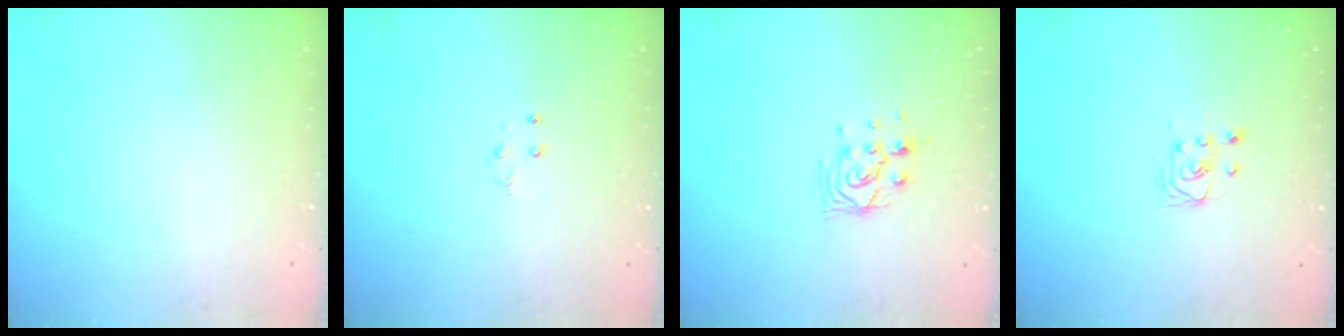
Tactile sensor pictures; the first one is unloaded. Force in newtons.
{"total": 2.8, "press": 2.8, "slide": 0.3}
{"total": 8.4, "press": 8.4, "slide": 0.6}
{"total": 2.9, "press": 2.6, "slide": 1.3}